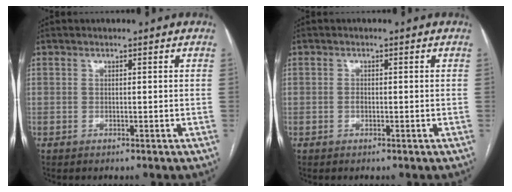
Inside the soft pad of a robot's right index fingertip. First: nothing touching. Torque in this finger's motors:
{"motor_torque": [0.39, -0.07, 0.03, 0.00]}